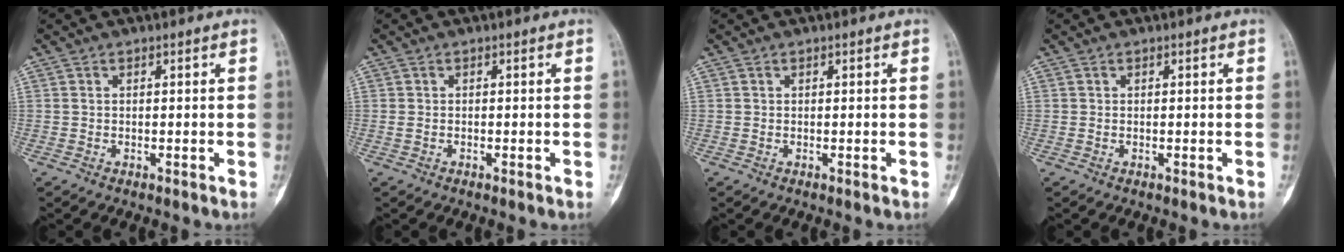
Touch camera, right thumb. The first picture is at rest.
{"total": 0.6, "force": [-0.3, 0.3, 0.4], "torque": [-0.013, 0.002, -0.007]}
{"total": 0.0}
{"total": 0.0}